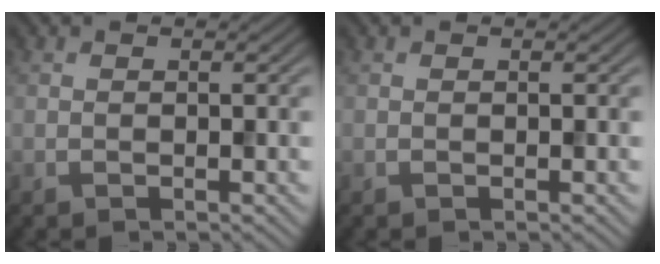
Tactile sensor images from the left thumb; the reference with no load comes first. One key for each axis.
{"total": 0.0}